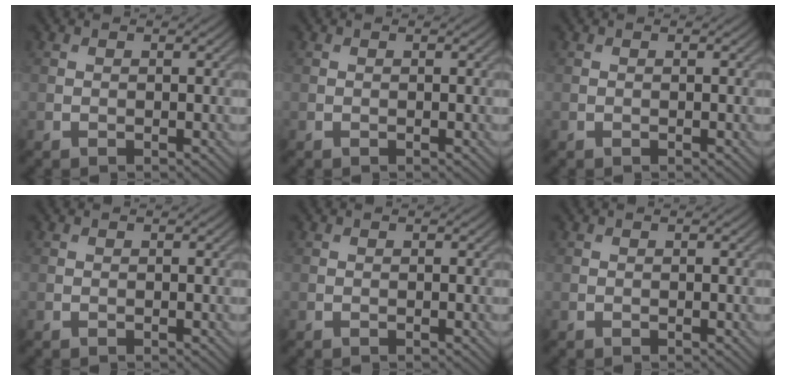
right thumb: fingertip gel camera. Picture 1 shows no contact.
{"total": 0.0}
{"total": 0.0}
{"total": 0.0}
{"total": 0.0}
{"total": 0.0}